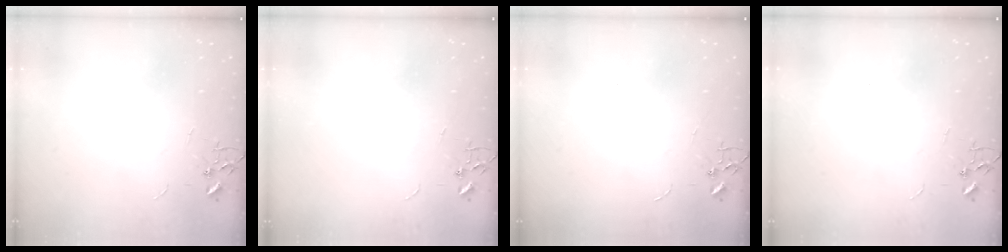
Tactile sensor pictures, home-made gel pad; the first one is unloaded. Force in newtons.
{"total": 0.0}
{"total": 0.0}
{"total": 0.0}